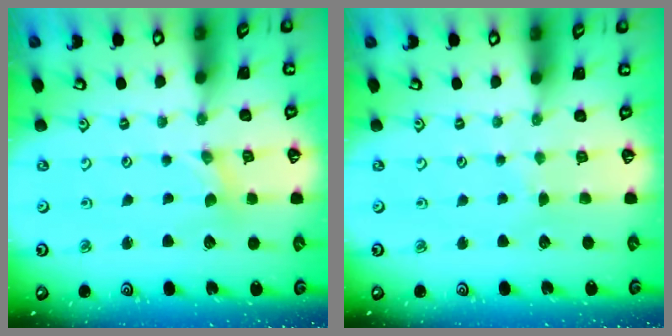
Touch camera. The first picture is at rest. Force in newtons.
{"total": 1.7, "press": 1.7, "slide": 0.2}